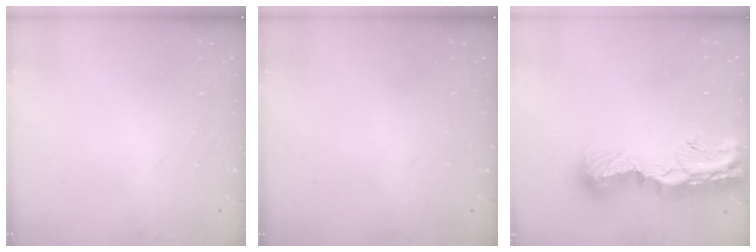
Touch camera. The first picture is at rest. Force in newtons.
{"total": 0.0}
{"total": 15.0, "press": 15.0, "slide": 1.2}